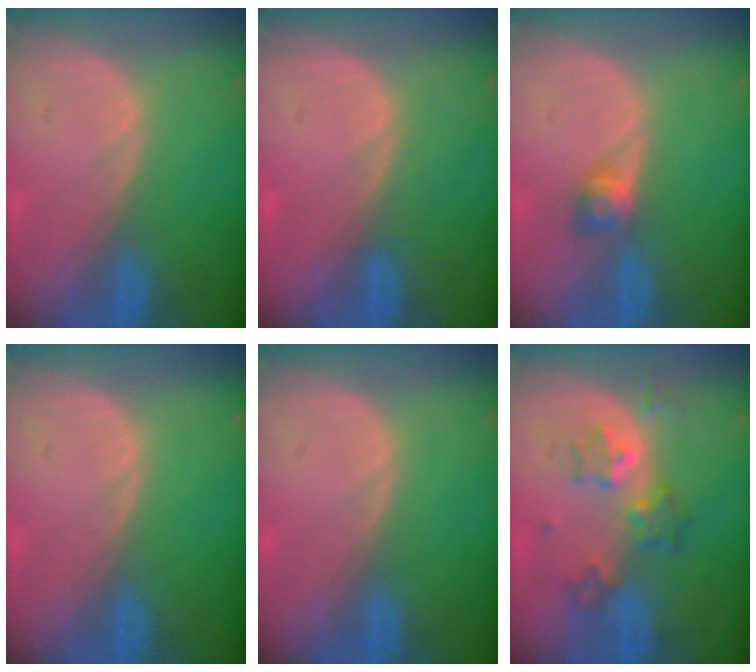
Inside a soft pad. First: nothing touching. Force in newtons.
{"total": 0.6, "press": 0.6, "slide": 0.2}
{"total": 2.7, "press": 2.5, "slide": 1.1}
{"total": 0.0}
{"total": 0.0}
{"total": 6.2, "press": 5.9, "slide": 2.0}